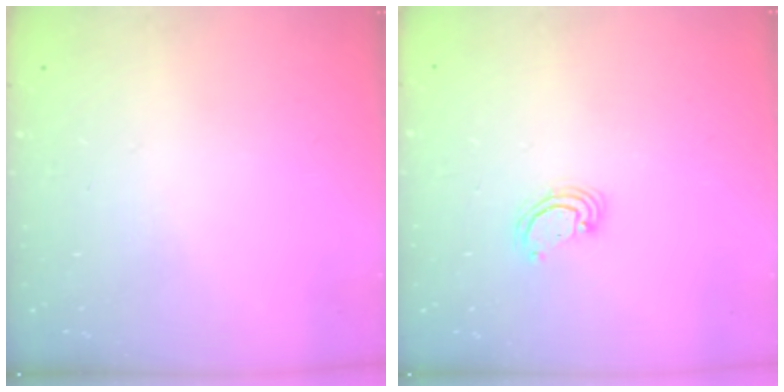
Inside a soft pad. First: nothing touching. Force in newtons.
{"total": 2.8, "press": 2.8, "slide": 0.3}